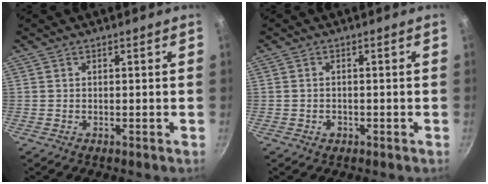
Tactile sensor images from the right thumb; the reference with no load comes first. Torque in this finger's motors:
{"motor_torque": [-0.30, -0.04, -0.26, 0.16, -0.02]}